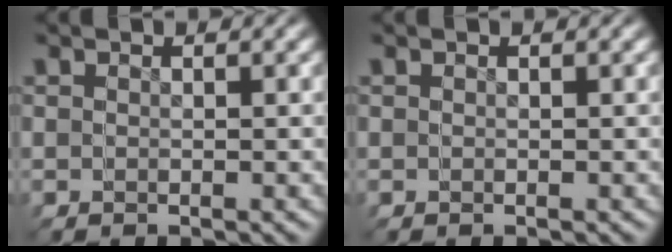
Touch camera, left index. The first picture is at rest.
{"total": 0.0}